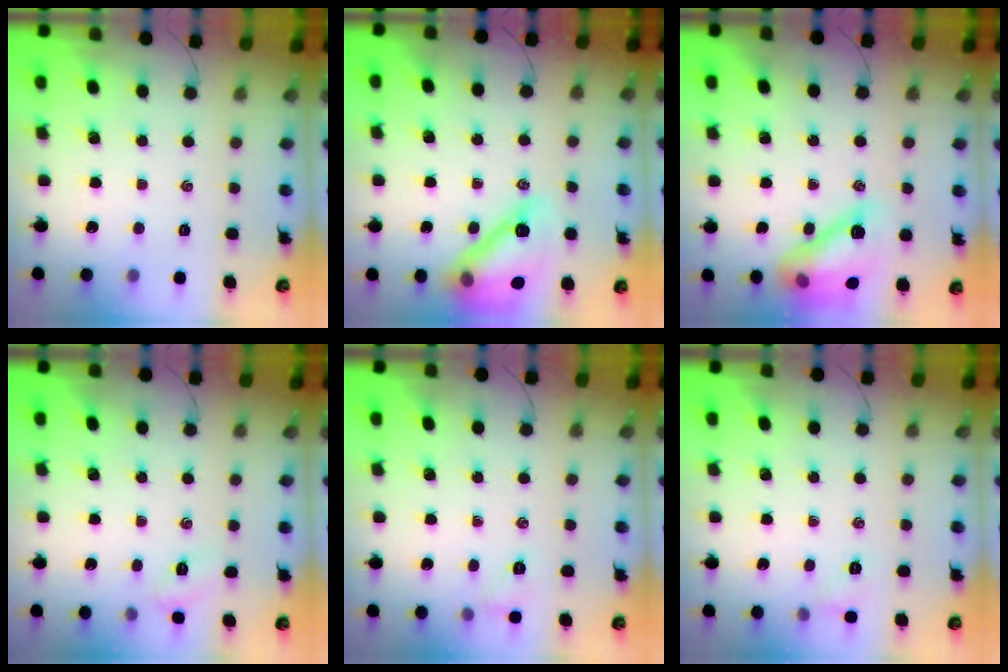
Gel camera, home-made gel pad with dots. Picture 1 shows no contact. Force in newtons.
{"total": 20.5, "press": 20.2, "slide": 3.4}
{"total": 15.1, "press": 14.9, "slide": 2.1}
{"total": 3.4, "press": 3.2, "slide": 1.1}
{"total": 5.6, "press": 5.4, "slide": 1.2}
{"total": 3.8, "press": 3.6, "slide": 1.1}